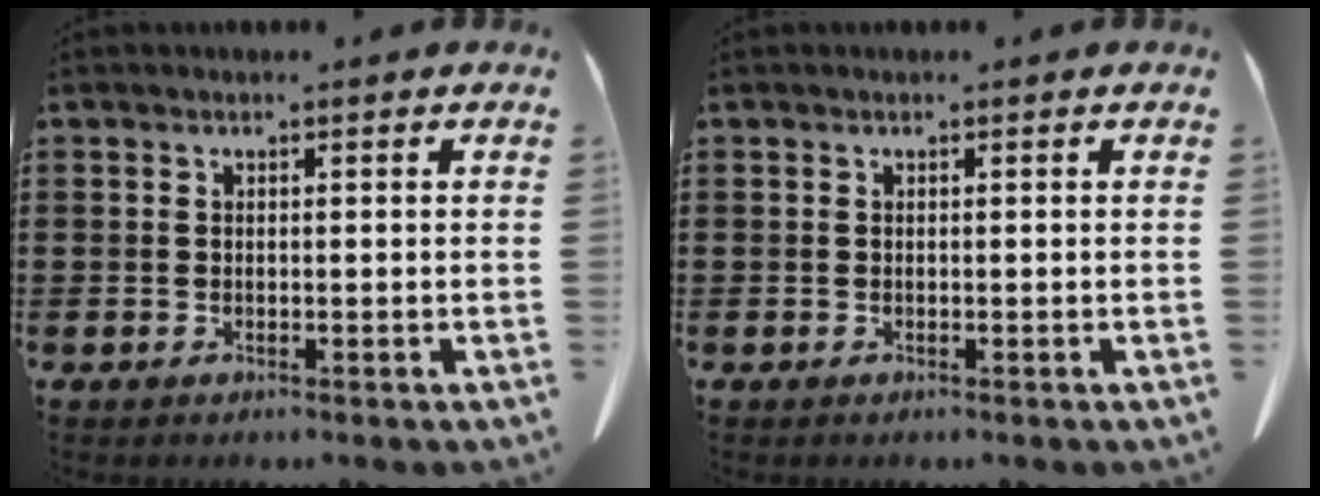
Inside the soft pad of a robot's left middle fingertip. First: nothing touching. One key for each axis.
{"total": 0.0}